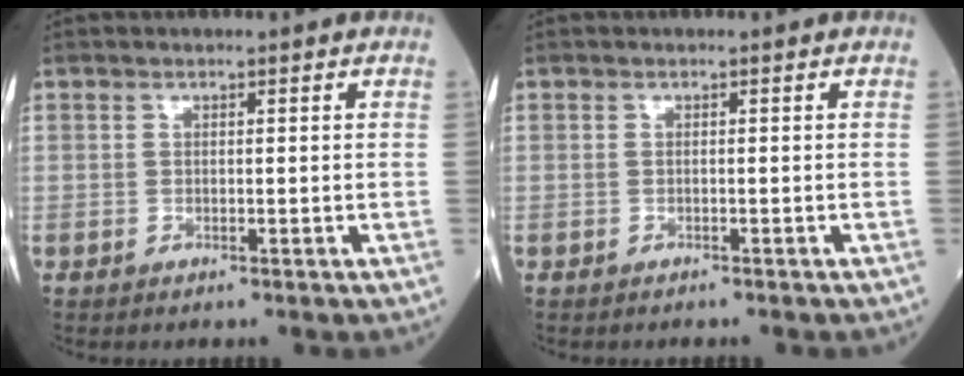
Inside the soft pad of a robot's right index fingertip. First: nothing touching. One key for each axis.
{"total": 0.9, "fx": -0.8, "fy": 0.1, "fz": 0.4, "tx": -0.009, "ty": -0.001, "tz": -0.010}